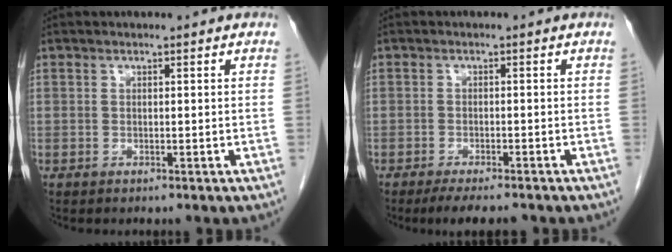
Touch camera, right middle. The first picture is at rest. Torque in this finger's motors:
{"motor_torque": [0.92, -0.54, 0.07, 0.06]}